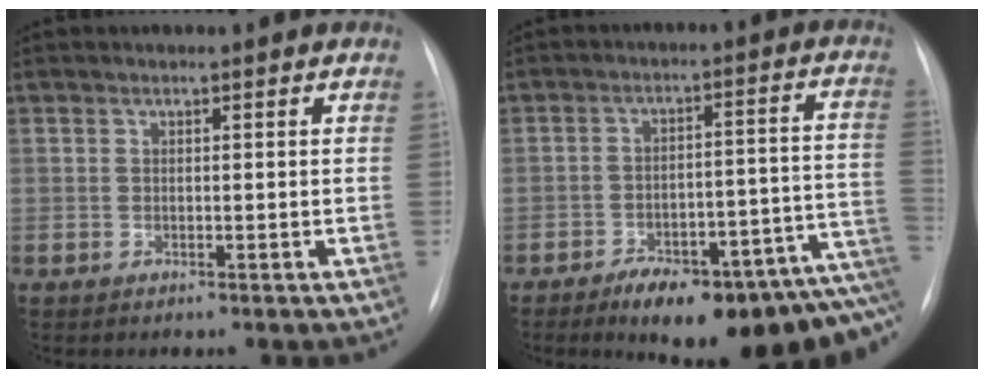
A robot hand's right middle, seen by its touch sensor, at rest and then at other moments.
{"total": 19.2, "force": [-12.8, 5.5, 13.2], "torque": [-0.097, 0.048, -0.167]}